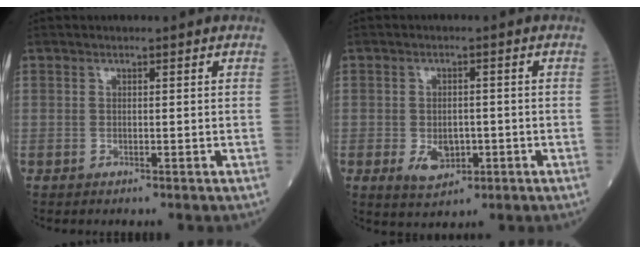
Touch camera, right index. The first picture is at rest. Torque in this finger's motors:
{"motor_torque": [0.67, -0.25, 0.31, 0.03]}